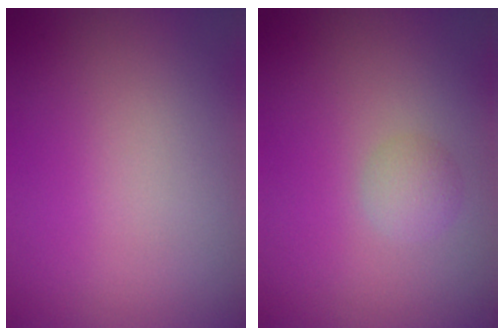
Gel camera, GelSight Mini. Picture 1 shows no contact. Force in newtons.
{"total": 1.4, "press": 1.4, "slide": 0.0}